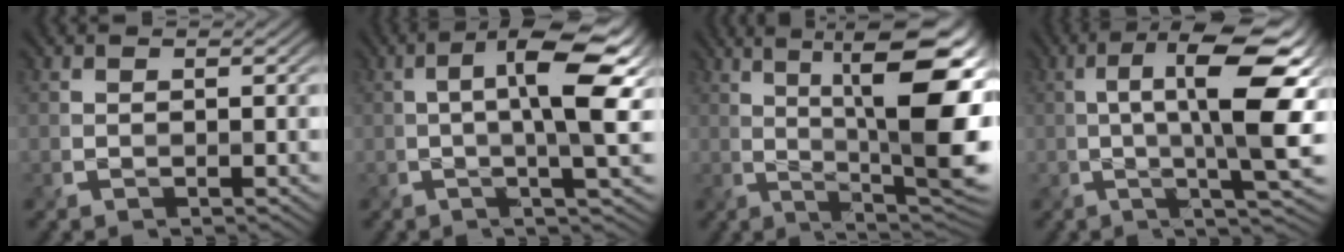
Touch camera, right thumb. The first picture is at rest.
{"total": 10.0, "force": [1.1, 2.5, 9.7], "torque": [-0.153, 0.012, 0.014]}
{"total": 16.1, "force": [4.0, 4.1, 15.1], "torque": [-0.202, 0.023, 0.060]}
{"total": 13.5, "force": [1.6, 3.4, 12.9], "torque": [-0.202, 0.001, 0.028]}